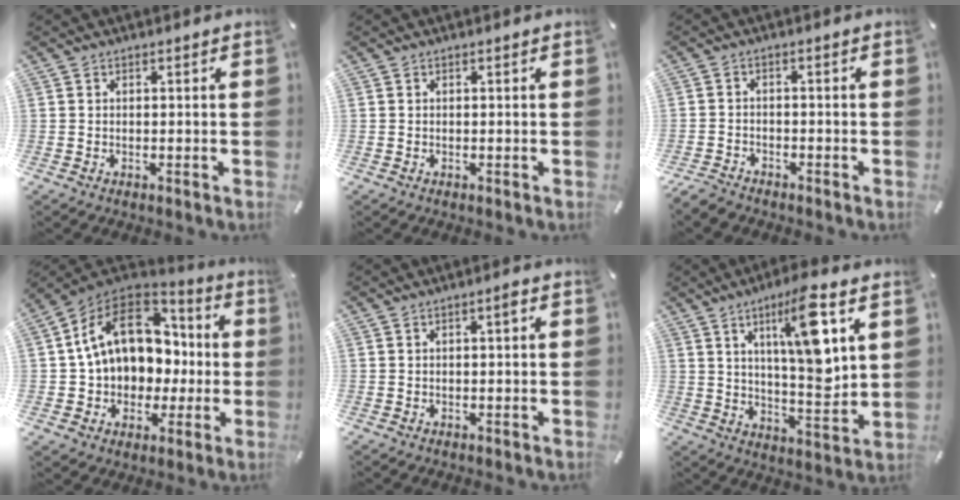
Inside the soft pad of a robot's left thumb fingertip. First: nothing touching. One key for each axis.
{"total": 0.0}
{"total": 3.0, "fx": -2.7, "fy": 1.2, "fz": 0.7, "tx": -0.024, "ty": 0.011, "tz": -0.057}
{"total": 17.3, "fx": 3.5, "fy": 13.4, "fz": 10.4, "tx": -0.197, "ty": -0.003, "tz": 0.067}
{"total": 2.1, "fx": -0.2, "fy": 0.6, "fz": 2.0, "tx": -0.037, "ty": 0.008, "tz": -0.006}
{"total": 15.1, "fx": 6.2, "fy": 4.4, "fz": 13.1, "tx": -0.199, "ty": -0.025, "tz": 0.094}